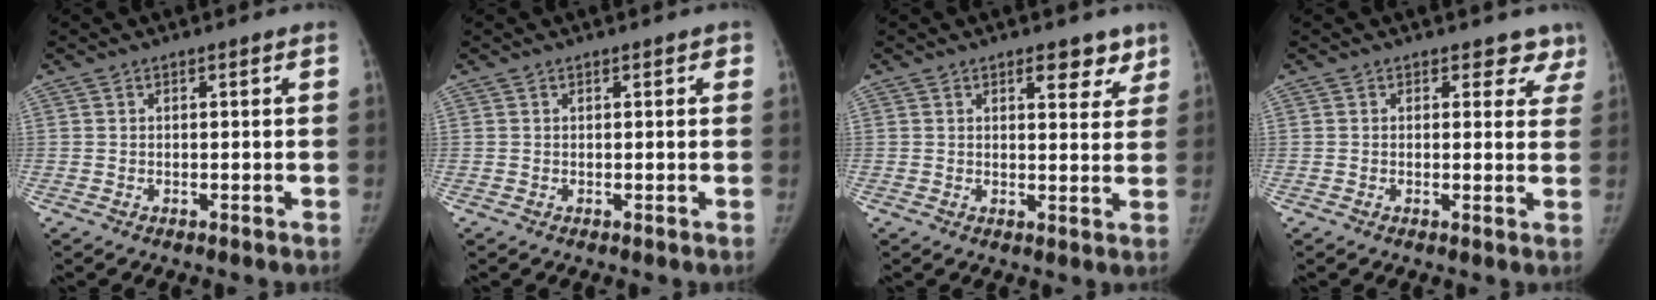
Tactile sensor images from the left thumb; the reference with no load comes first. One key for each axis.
{"total": 0.9, "fx": 0.5, "fy": 0.4, "fz": 0.6, "tx": -0.004, "ty": 0.000, "tz": 0.004}
{"total": 5.5, "fx": 3.6, "fy": 2.6, "fz": 3.2, "tx": -0.008, "ty": -0.019, "tz": 0.045}
{"total": 4.3, "fx": 3.4, "fy": 2.5, "fz": 0.5, "tx": 0.037, "ty": -0.017, "tz": 0.019}